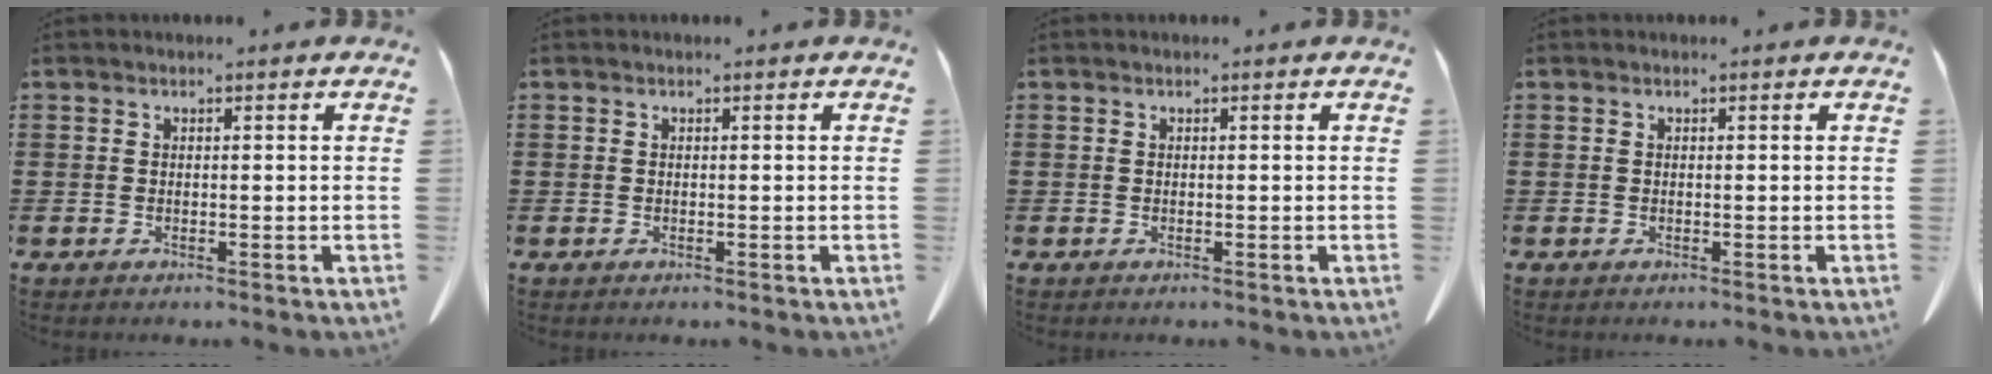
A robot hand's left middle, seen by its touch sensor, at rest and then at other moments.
{"total": 0.0}
{"total": 0.0}
{"total": 0.0}